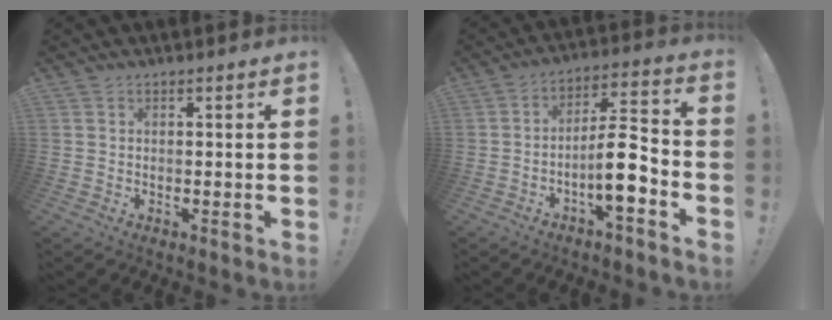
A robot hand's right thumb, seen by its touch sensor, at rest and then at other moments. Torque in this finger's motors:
{"motor_torque": [1.55, 3.46, 1.78, -0.97, 0.90]}